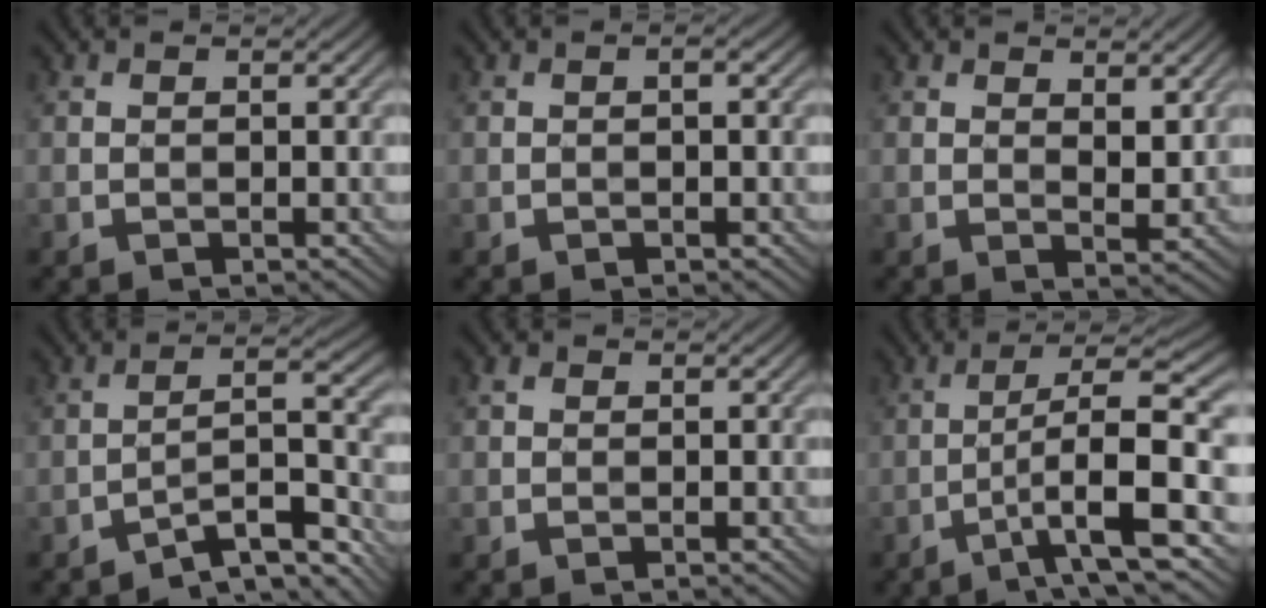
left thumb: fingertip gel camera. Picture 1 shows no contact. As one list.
[{"total": 1.0, "force": [-0.1, 0.2, 1.0], "torque": [-0.018, 0.003, -0.002]}, {"total": 3.5, "force": [1.8, 1.6, 2.5], "torque": [-0.046, -0.008, 0.036]}, {"total": 7.3, "force": [-6.1, 0.9, 3.9], "torque": [-0.055, 0.024, -0.108]}, {"total": 1.1, "force": [0.5, 0.8, 0.6], "torque": [-0.012, 0.003, 0.008]}, {"total": 9.3, "force": [-3.2, 1.3, 8.6], "torque": [-0.147, 0.013, -0.057]}]